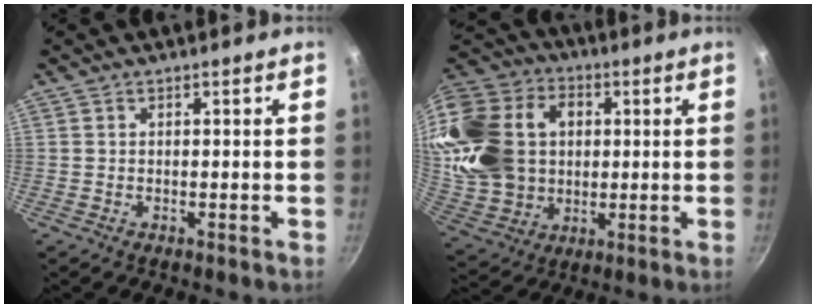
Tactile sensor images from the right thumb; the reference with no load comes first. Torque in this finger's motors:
{"motor_torque": [-0.20, 3.17, 0.26, 0.02, 0.55]}